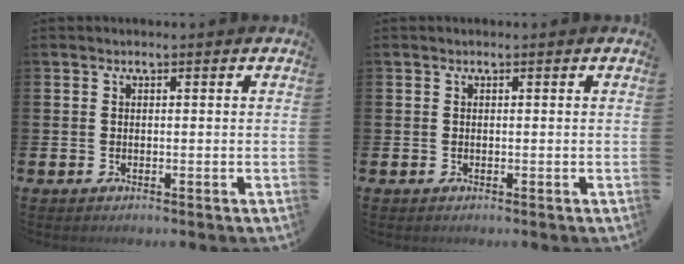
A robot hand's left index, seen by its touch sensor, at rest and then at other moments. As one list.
[{"total": 0.0}]